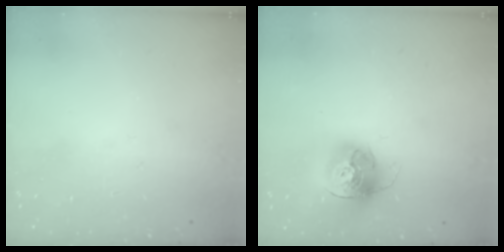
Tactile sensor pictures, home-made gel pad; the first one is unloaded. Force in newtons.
{"total": 15.7, "press": 15.6, "slide": 1.6}